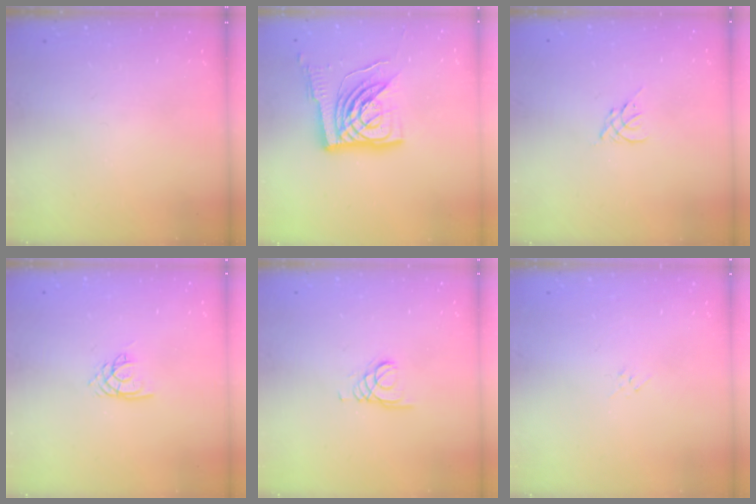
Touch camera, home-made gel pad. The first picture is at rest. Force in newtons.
{"total": 15.5, "press": 15.4, "slide": 1.8}
{"total": 1.8, "press": 1.7, "slide": 0.5}
{"total": 2.1, "press": 2.1, "slide": 0.1}
{"total": 1.6, "press": 1.6, "slide": 0.0}
{"total": 2.9, "press": 2.9, "slide": 0.6}